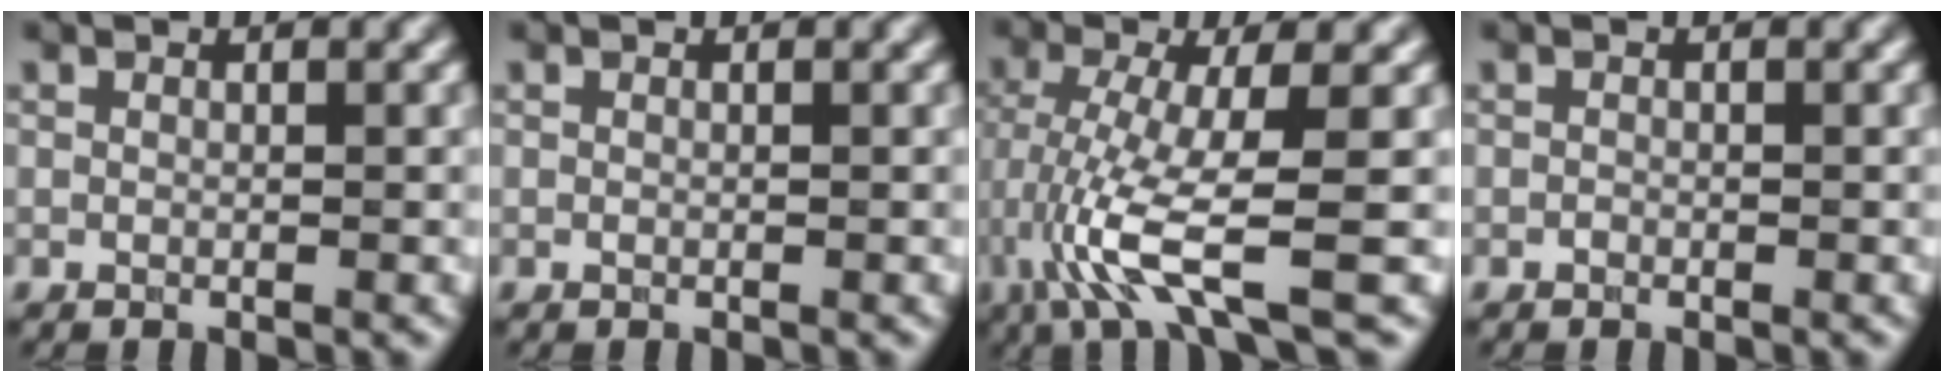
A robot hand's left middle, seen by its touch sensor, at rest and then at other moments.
{"total": 0.0}
{"total": 7.1, "force": [-2.8, 1.1, 6.4], "torque": [-0.143, -0.006, -0.045]}
{"total": 0.6, "force": [-0.4, -0.2, -0.4], "torque": [0.001, 0.000, 0.001]}